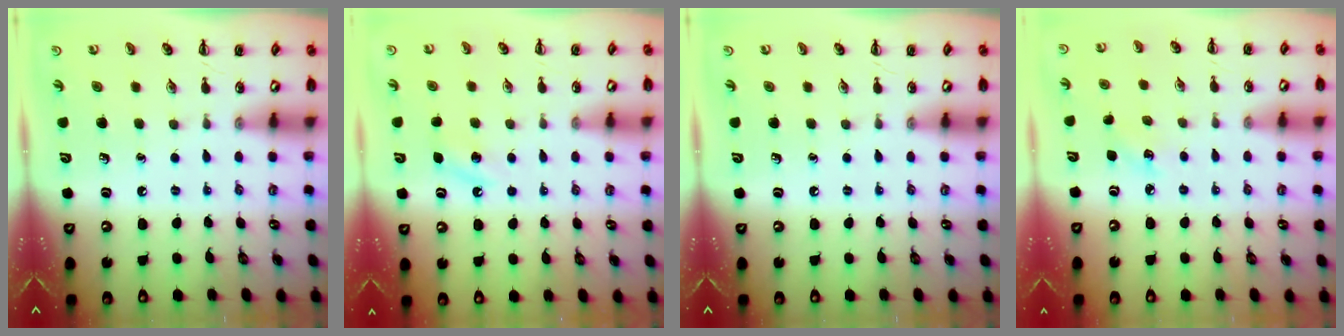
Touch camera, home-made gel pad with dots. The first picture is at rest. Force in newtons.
{"total": 4.0, "press": 3.8, "slide": 1.1}
{"total": 0.0}
{"total": 3.9, "press": 3.7, "slide": 1.1}